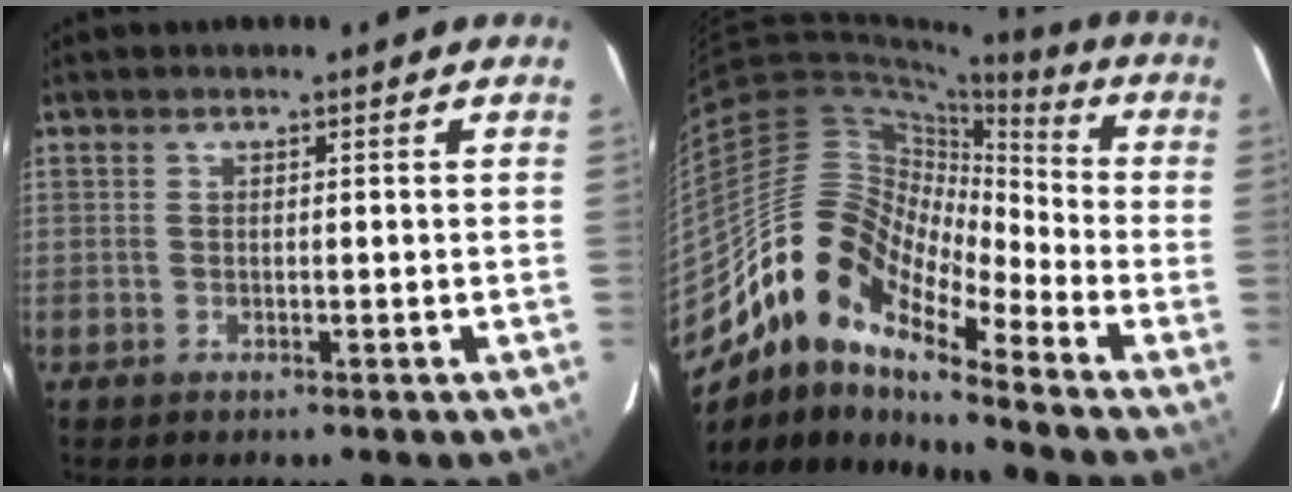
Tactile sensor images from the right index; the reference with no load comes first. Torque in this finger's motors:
{"motor_torque": [1.08, -1.05, 0.72, 0.14]}